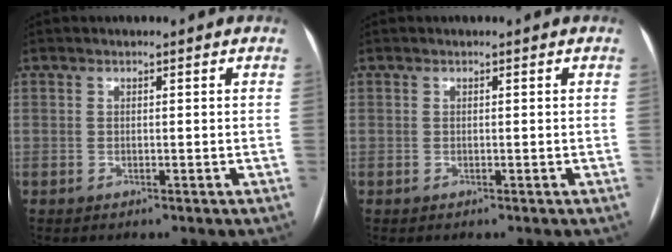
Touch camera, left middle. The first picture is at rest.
{"total": 0.0}